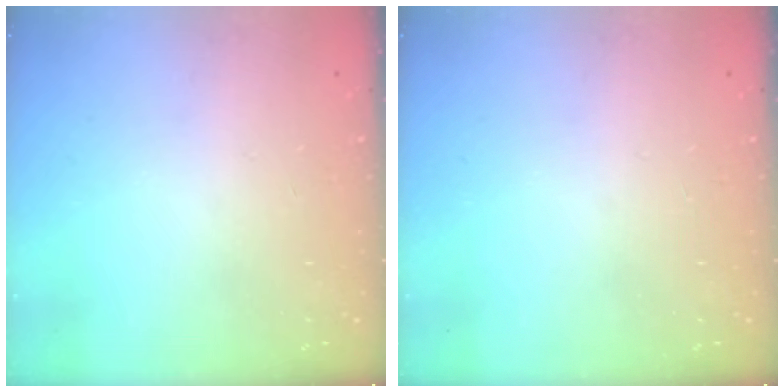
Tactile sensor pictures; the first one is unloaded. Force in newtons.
{"total": 0.0}